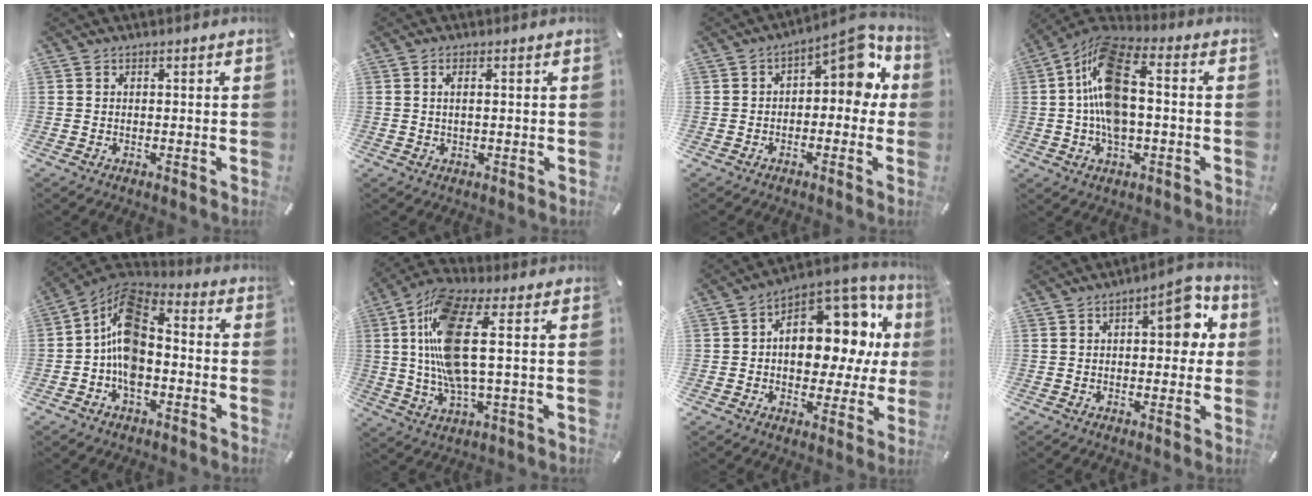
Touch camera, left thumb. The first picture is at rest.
{"total": 1.7, "force": [0.4, 0.5, 1.6], "torque": [-0.033, 0.001, 0.006]}
{"total": 8.6, "force": [3.2, 4.1, 6.8], "torque": [-0.082, -0.030, 0.045]}
{"total": 13.7, "force": [-0.3, 7.3, 11.6], "torque": [-0.239, 0.008, -0.002]}
{"total": 12.3, "force": [-2.8, 7.7, 9.2], "torque": [-0.177, 0.012, -0.053]}
{"total": 15.7, "force": [2.6, 5.3, 14.5], "torque": [-0.315, -0.016, 0.039]}
{"total": 15.7, "force": [4.4, 10.8, 10.5], "torque": [-0.131, -0.046, 0.079]}
{"total": 9.9, "force": [2.4, 4.8, 8.3], "torque": [-0.093, -0.007, 0.030]}